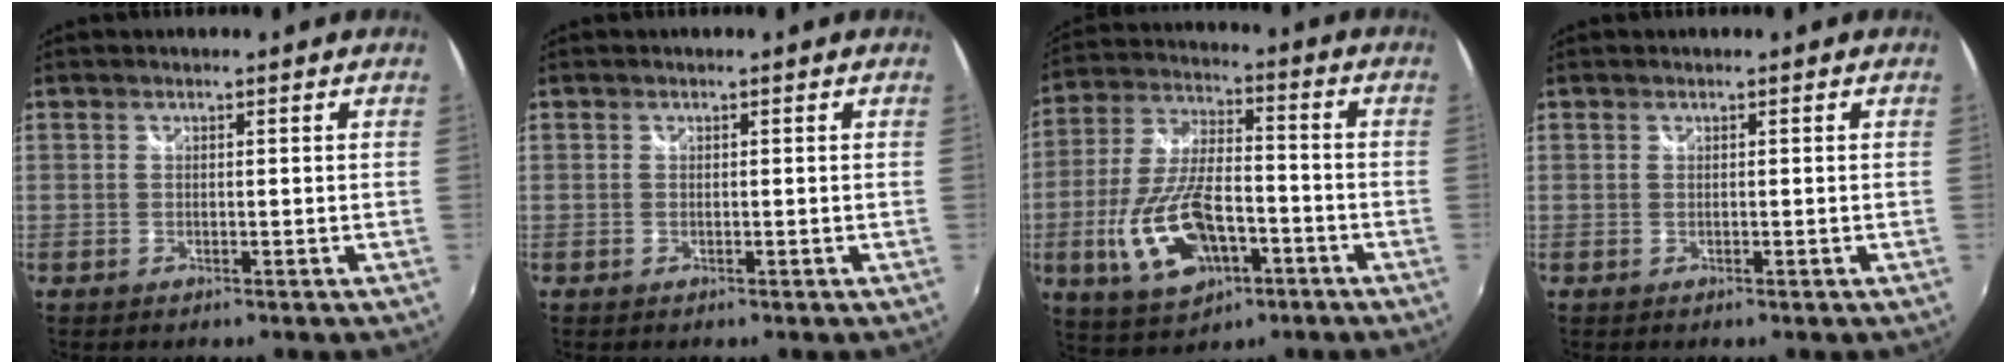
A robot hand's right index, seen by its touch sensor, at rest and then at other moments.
{"total": 0.0}
{"total": 16.3, "force": [-5.9, 7.8, 13.0], "torque": [-0.281, -0.008, -0.096]}
{"total": 0.0}